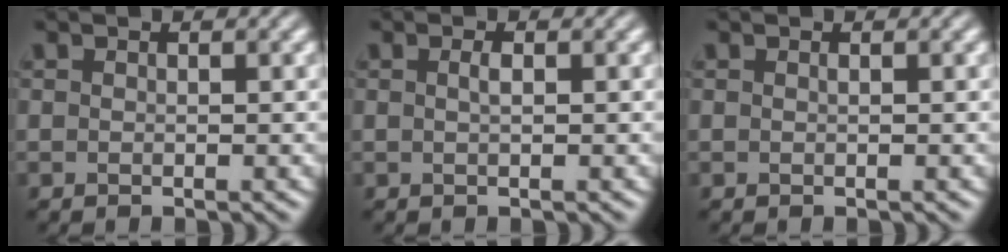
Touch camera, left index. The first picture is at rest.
{"total": 0.9, "force": [0.2, 0.2, 0.8], "torque": [-0.018, 0.004, 0.003]}
{"total": 0.0}